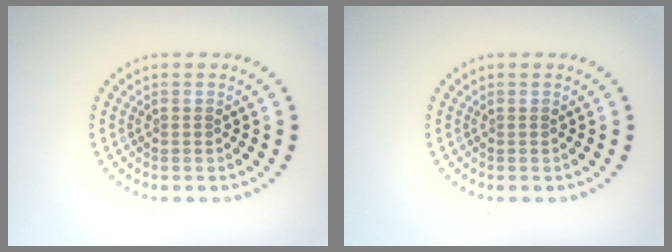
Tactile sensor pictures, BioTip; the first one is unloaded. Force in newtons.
{"total": 0.0}